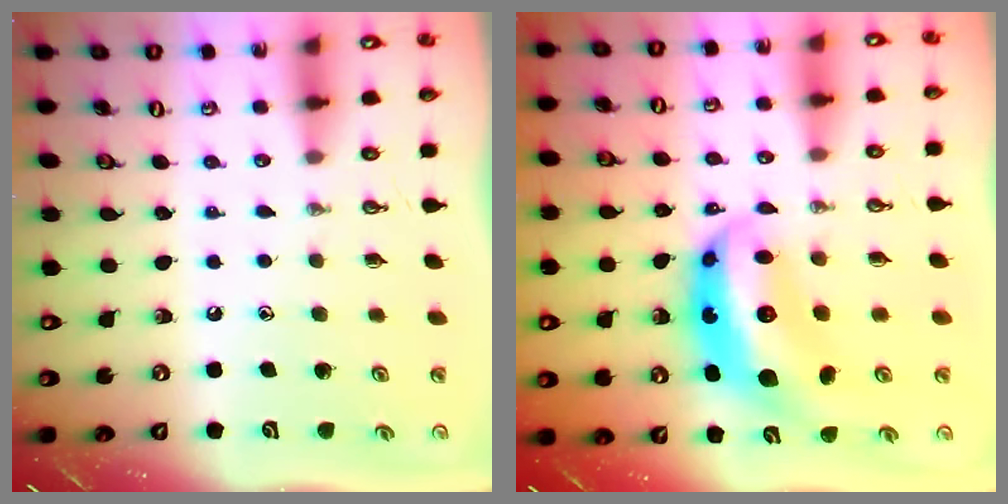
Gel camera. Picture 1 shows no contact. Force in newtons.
{"total": 10.6, "press": 10.6, "slide": 1.0}